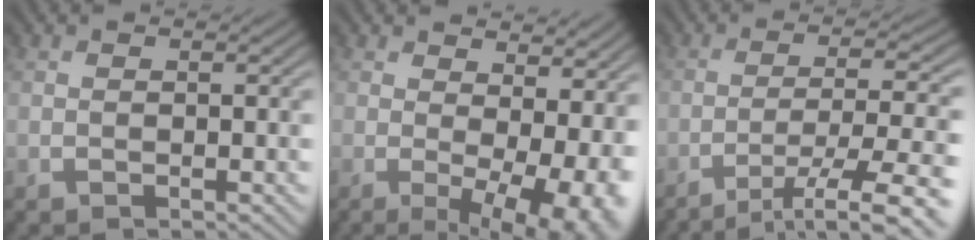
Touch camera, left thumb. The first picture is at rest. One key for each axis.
{"total": 11.2, "fx": 0.5, "fy": 4.7, "fz": 10.2, "tx": -0.117, "ty": -0.005, "tz": 0.031}
{"total": 10.7, "fx": -6.8, "fy": 2.0, "fz": 8.0, "tx": -0.130, "ty": 0.005, "tz": -0.090}